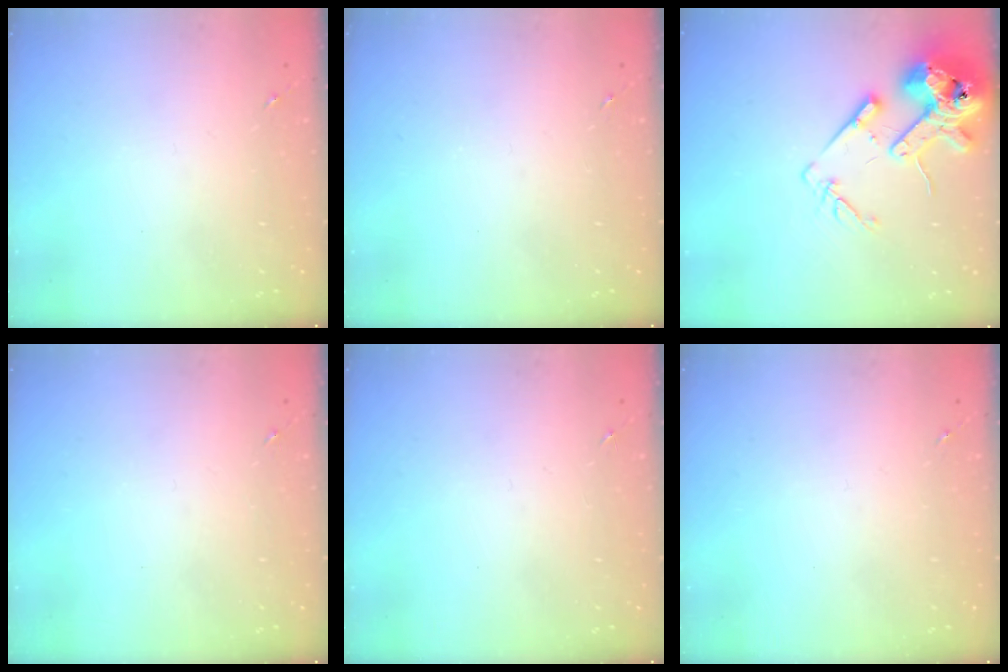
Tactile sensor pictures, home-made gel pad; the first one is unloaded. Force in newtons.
{"total": 0.0}
{"total": 16.1, "press": 15.9, "slide": 2.4}
{"total": 0.0}
{"total": 0.0}
{"total": 0.0}